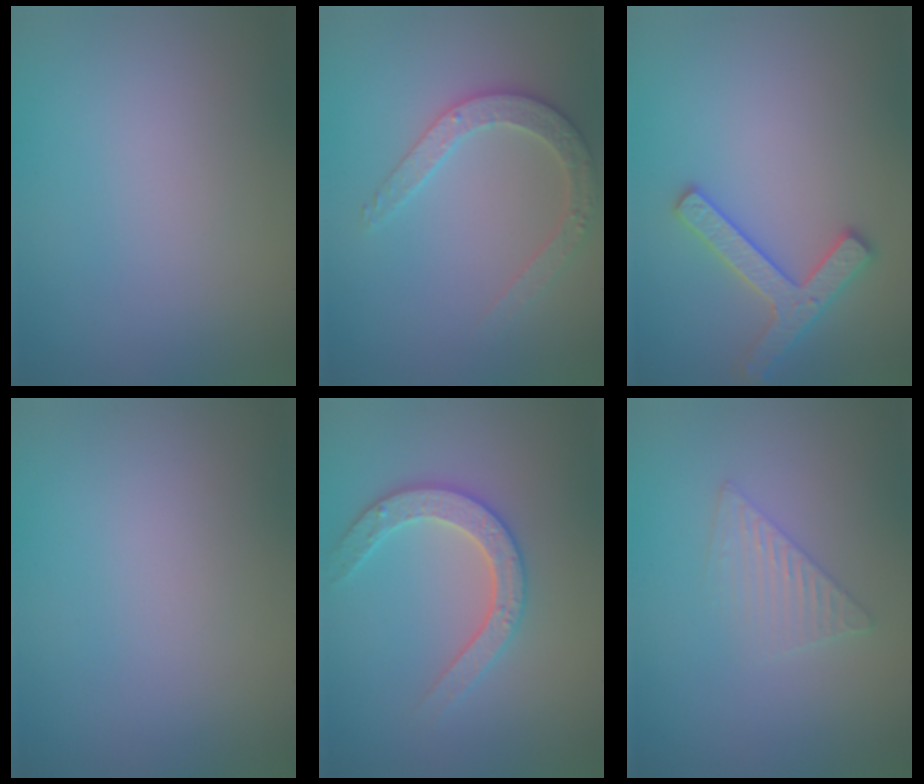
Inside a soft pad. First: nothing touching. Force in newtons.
{"total": 2.8, "press": 2.7, "slide": 0.5}
{"total": 2.8, "press": 2.8, "slide": 0.3}
{"total": 0.0}
{"total": 3.0, "press": 2.9, "slide": 0.5}
{"total": 2.0, "press": 2.0, "slide": 0.2}